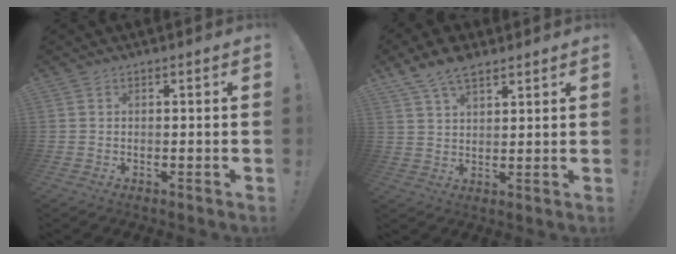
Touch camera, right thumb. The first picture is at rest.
{"total": 8.2, "force": [5.8, 3.8, 4.4], "torque": [-0.079, -0.020, 0.110]}